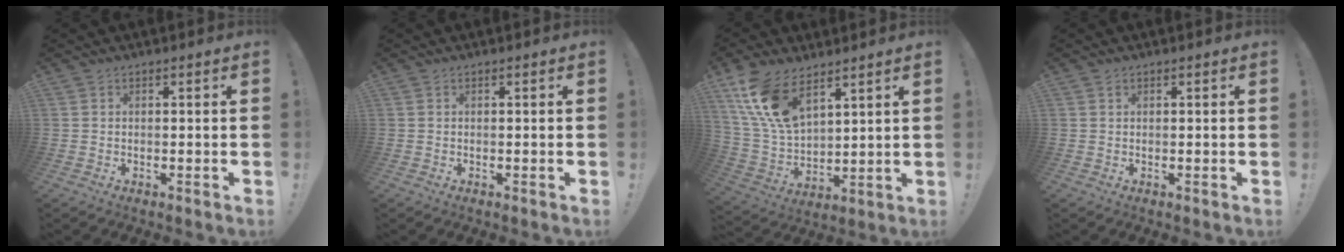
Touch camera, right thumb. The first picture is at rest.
{"total": 0.0}
{"total": 15.3, "force": [9.7, 7.7, 9.0], "torque": [-0.195, -0.047, 0.184]}
{"total": 0.5, "force": [0.4, 0.3, 0.1], "torque": [-0.002, 0.000, 0.007]}